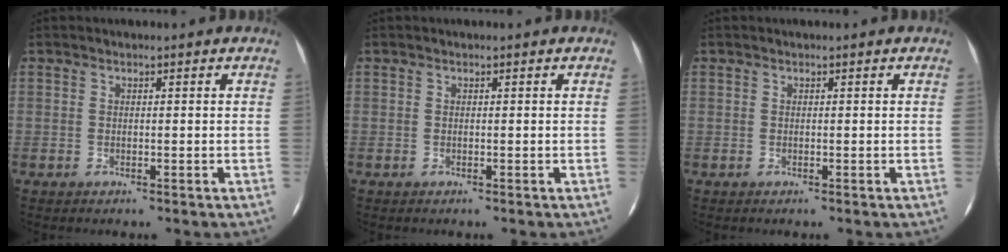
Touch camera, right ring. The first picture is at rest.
{"total": 0.0}
{"total": 0.0}